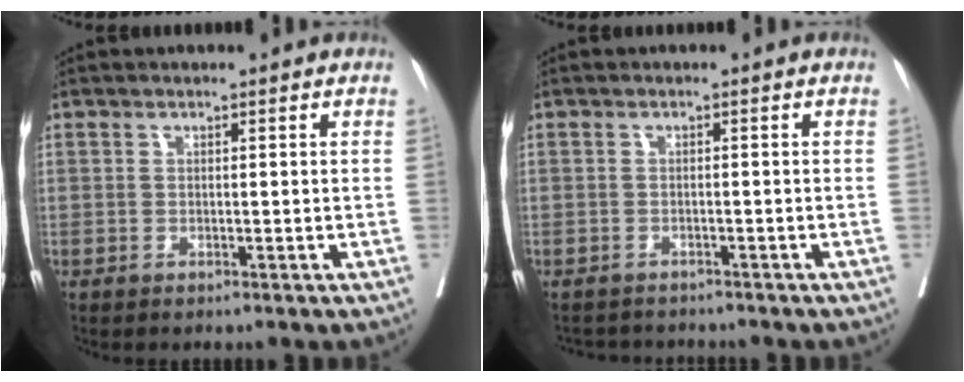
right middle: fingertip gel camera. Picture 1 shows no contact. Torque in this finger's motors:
{"motor_torque": [-0.60, -0.05, -0.01, -0.04]}